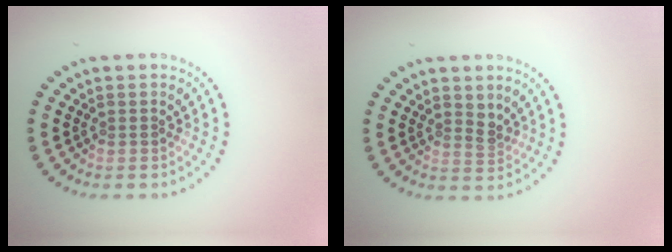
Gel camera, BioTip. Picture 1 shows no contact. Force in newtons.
{"total": 1.4, "press": 1.2, "slide": 0.7}